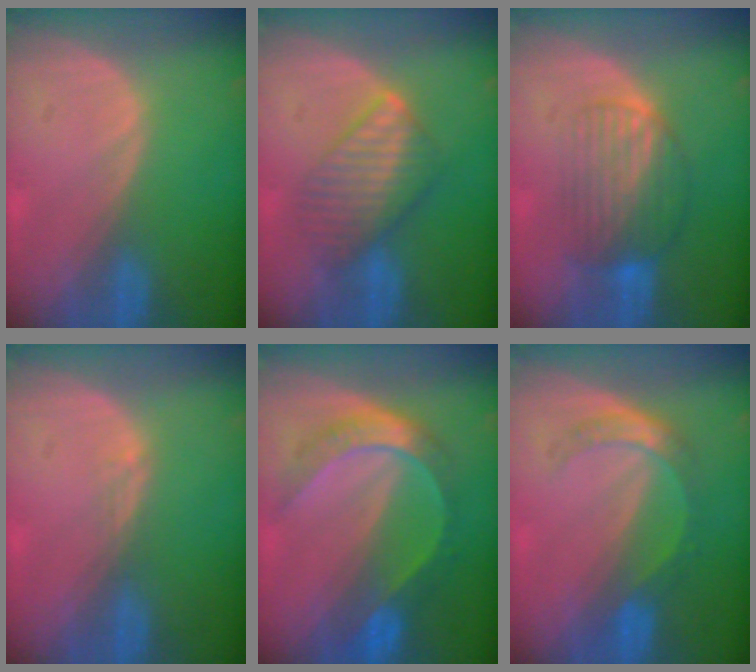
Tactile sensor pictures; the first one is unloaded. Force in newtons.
{"total": 6.6, "press": 6.6, "slide": 0.6}
{"total": 7.1, "press": 6.6, "slide": 2.7}
{"total": 1.0, "press": 0.7, "slide": 0.7}
{"total": 7.4, "press": 7.3, "slide": 0.6}
{"total": 5.4, "press": 4.7, "slide": 2.5}